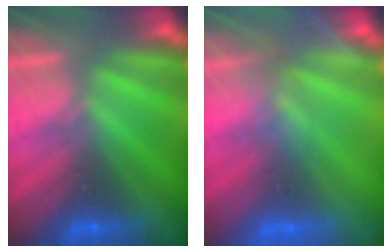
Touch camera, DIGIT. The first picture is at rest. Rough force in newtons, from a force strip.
{"total": 3.0}